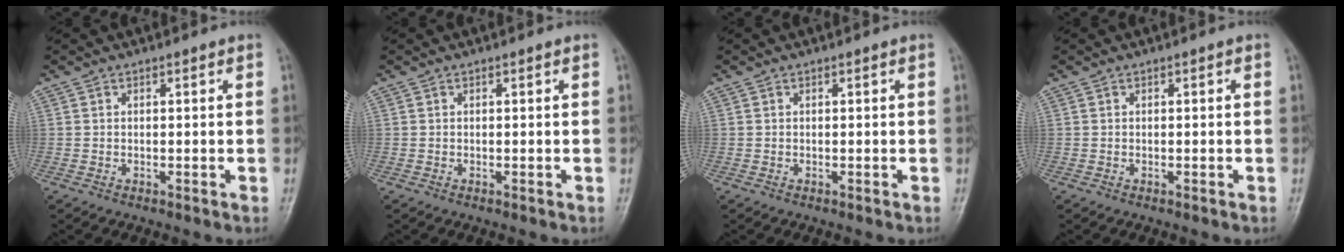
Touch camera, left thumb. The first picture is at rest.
{"total": 0.0}
{"total": 0.0}
{"total": 0.0}